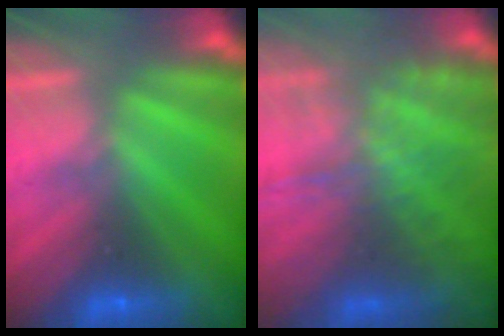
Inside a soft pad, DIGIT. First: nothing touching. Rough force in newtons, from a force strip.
{"total": 9.6}